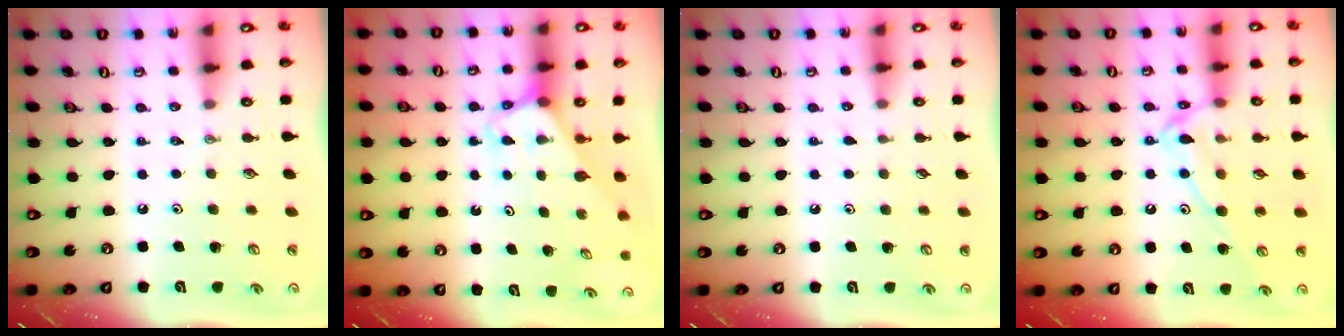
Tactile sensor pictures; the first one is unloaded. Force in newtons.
{"total": 3.2, "press": 3.2, "slide": 0.2}
{"total": 4.6, "press": 4.5, "slide": 0.5}
{"total": 12.8, "press": 12.7, "slide": 0.8}